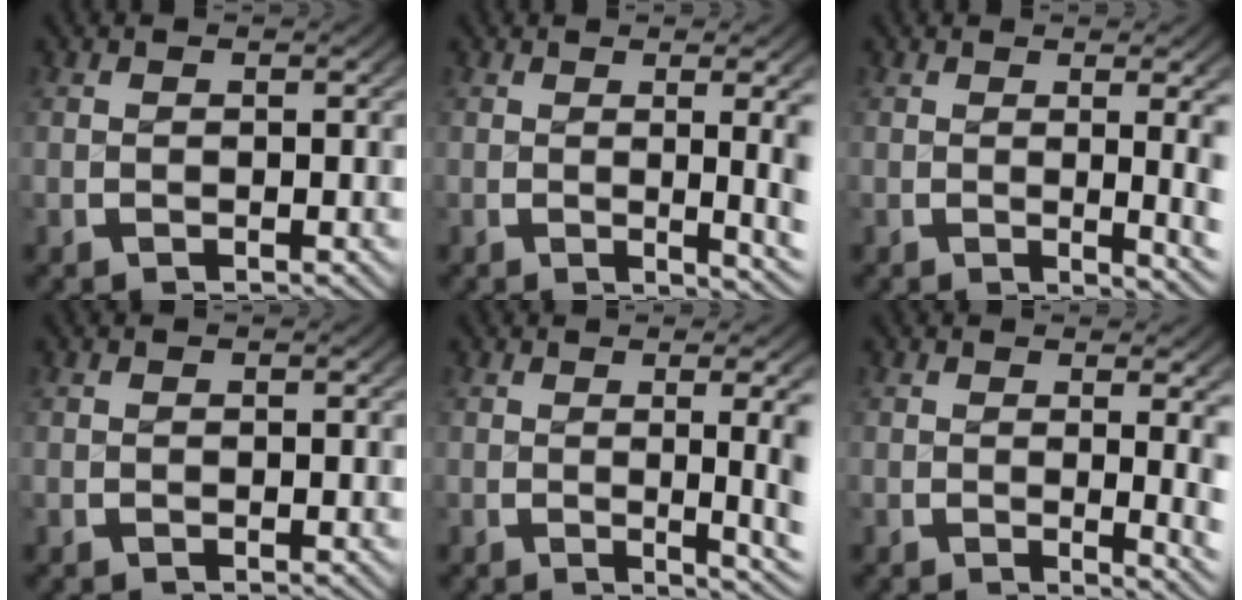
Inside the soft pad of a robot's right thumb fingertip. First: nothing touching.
{"total": 5.3, "force": [-0.5, 2.0, 4.9], "torque": [-0.061, -0.009, -0.004]}
{"total": 4.6, "force": [-0.7, 1.7, 4.2], "torque": [-0.058, -0.012, -0.005]}
{"total": 0.0}
{"total": 6.1, "force": [-0.4, 2.3, 5.6], "torque": [-0.073, -0.012, -0.002]}
{"total": 3.6, "force": [-0.5, 1.2, 3.3], "torque": [-0.048, -0.015, -0.001]}